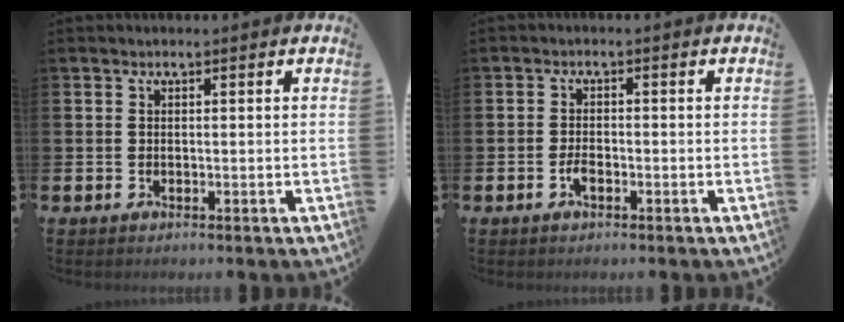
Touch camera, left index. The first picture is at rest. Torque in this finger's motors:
{"motor_torque": [0.37, 0.31, 0.04, 0.07]}